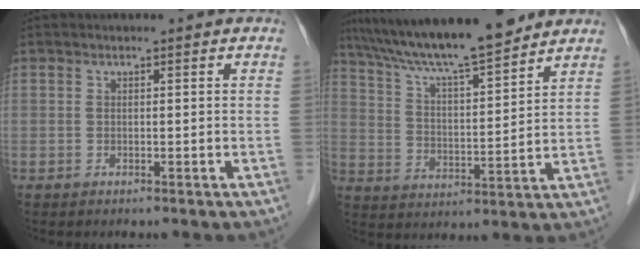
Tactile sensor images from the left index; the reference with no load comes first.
{"total": 15.8, "force": [13.7, 0.9, 7.8], "torque": [-0.137, 0.013, 0.231]}